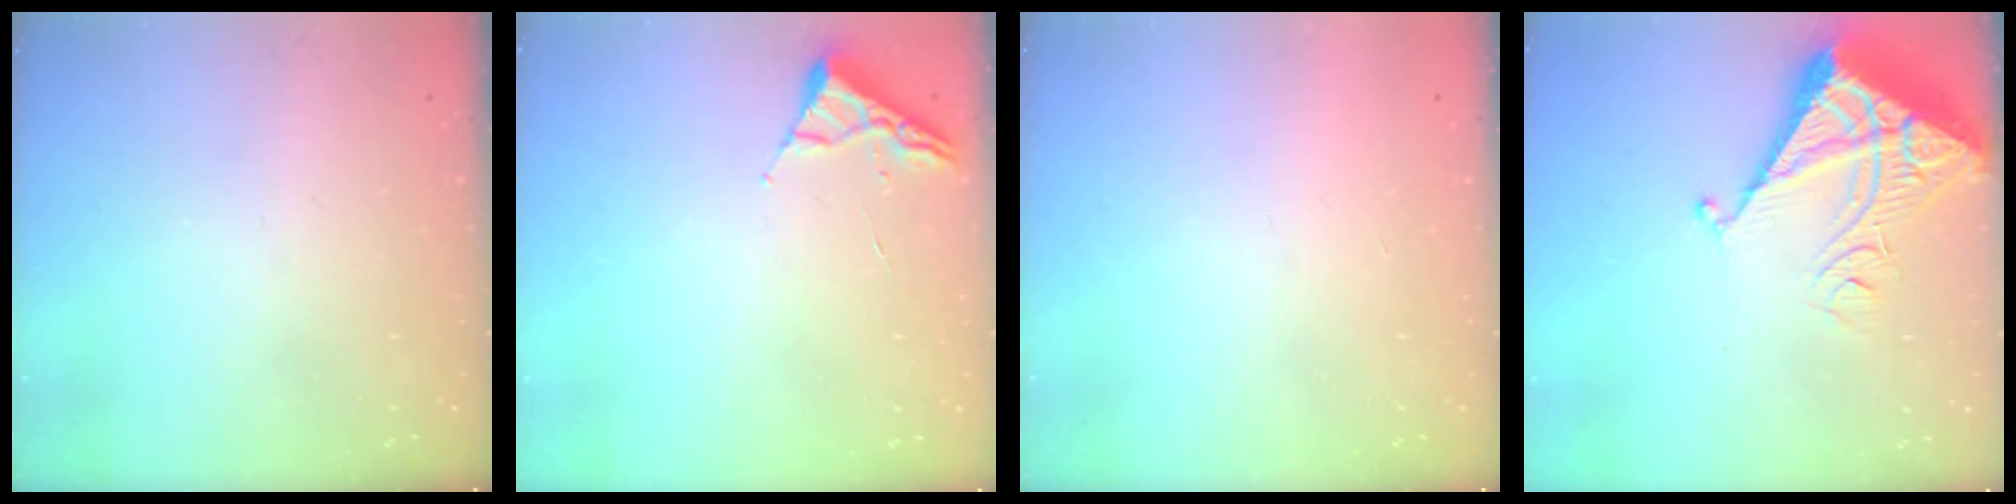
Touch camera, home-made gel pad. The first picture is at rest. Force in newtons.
{"total": 2.6, "press": 2.6, "slide": 0.3}
{"total": 1.5, "press": 1.5, "slide": 0.1}
{"total": 7.4, "press": 7.3, "slide": 0.8}